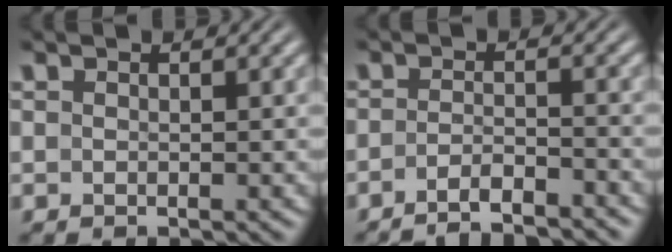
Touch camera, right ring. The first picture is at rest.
{"total": 4.4, "force": [-4.2, 0.6, 1.4], "torque": [-0.026, -0.015, -0.063]}